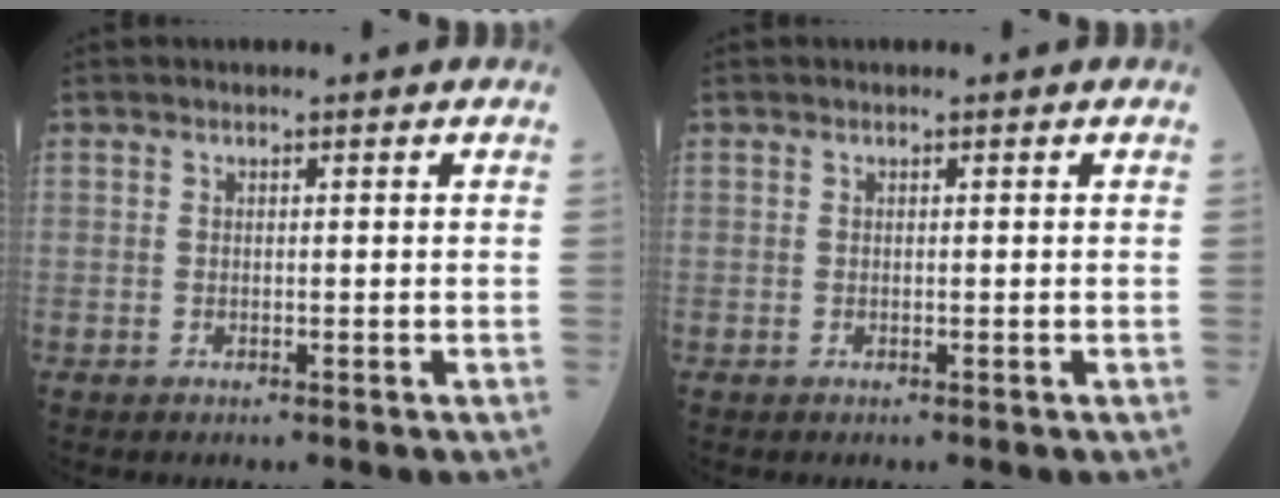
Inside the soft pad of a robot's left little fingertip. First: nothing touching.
{"total": 0.0}